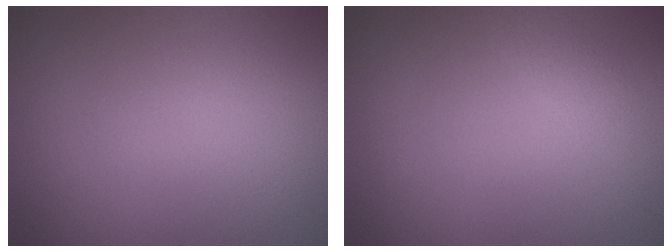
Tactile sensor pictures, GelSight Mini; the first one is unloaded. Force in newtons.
{"total": 0.7, "press": 0.7, "slide": 0.0}